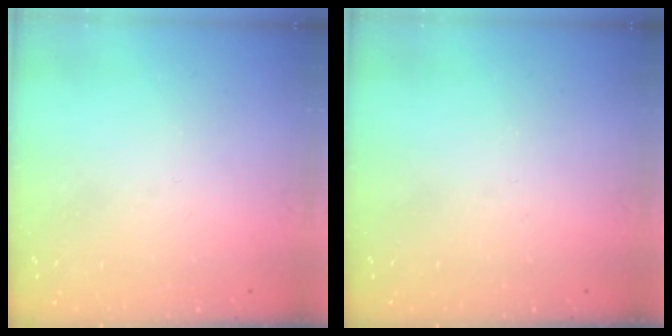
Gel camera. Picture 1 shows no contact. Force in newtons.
{"total": 0.0}